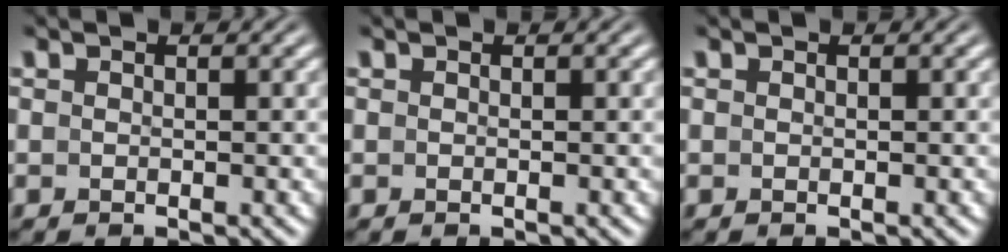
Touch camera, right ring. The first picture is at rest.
{"total": 0.0}
{"total": 0.0}